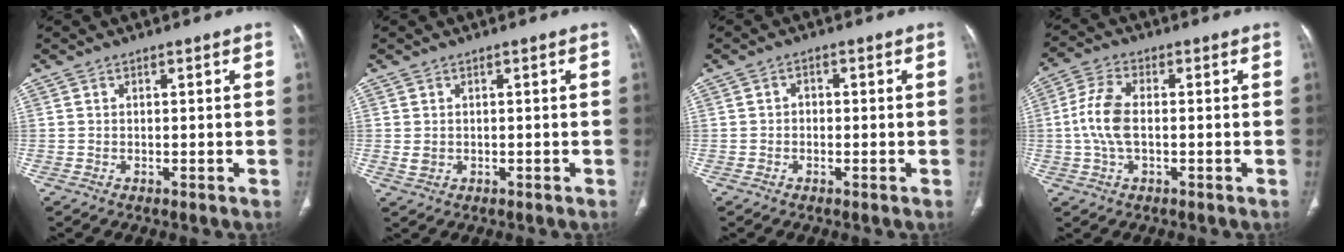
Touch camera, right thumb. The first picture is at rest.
{"total": 1.6, "force": [0.0, 1.4, 0.8], "torque": [-0.015, -0.001, 0.007]}
{"total": 1.5, "force": [-0.3, 1.3, 0.8], "torque": [0.002, 0.008, -0.011]}
{"total": 8.0, "force": [-0.5, 4.3, 6.7], "torque": [-0.146, 0.016, -0.014]}